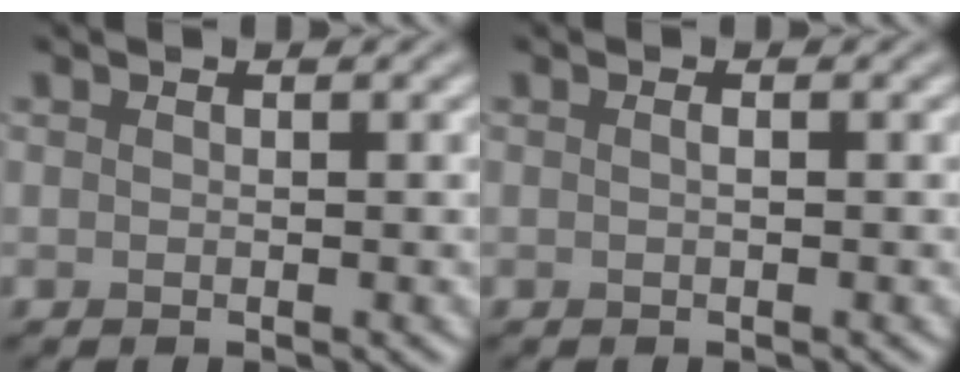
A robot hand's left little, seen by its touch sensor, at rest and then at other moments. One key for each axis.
{"total": 0.5, "fx": 0.0, "fy": 0.1, "fz": 0.5, "tx": -0.011, "ty": 0.002, "tz": 0.001}